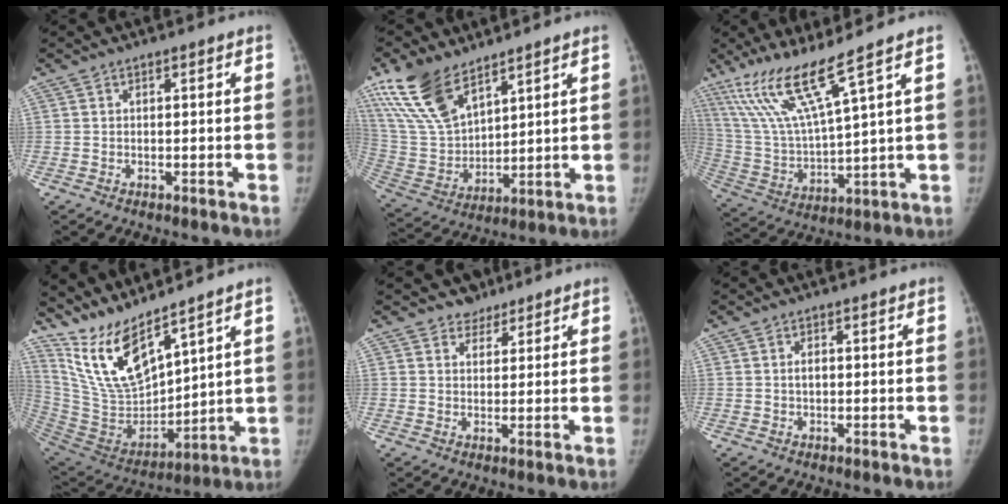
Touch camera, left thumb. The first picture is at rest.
{"total": 15.9, "force": [10.7, 7.3, 9.2], "torque": [-0.168, -0.041, 0.223]}
{"total": 14.0, "force": [9.2, 0.2, 10.6], "torque": [-0.217, -0.049, 0.192]}
{"total": 15.3, "force": [12.1, 3.8, 8.6], "torque": [-0.139, -0.079, 0.258]}
{"total": 3.3, "force": [2.4, 2.2, -0.2], "torque": [0.026, -0.012, 0.028]}
{"total": 1.4, "force": [0.0, 0.9, 1.1], "torque": [-0.017, 0.002, -0.002]}